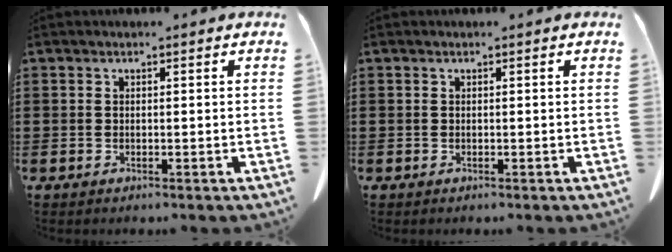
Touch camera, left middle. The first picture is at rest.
{"total": 0.0}